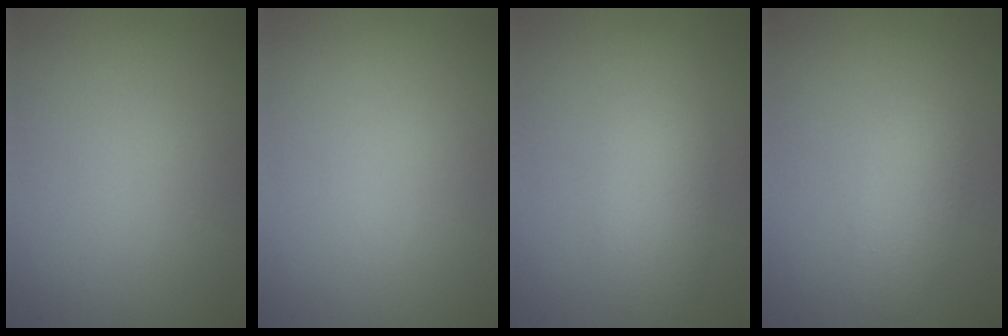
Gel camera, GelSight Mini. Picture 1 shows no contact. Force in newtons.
{"total": 0.0}
{"total": 3.8, "press": 3.8, "slide": 0.1}
{"total": 2.3, "press": 2.3, "slide": 0.1}